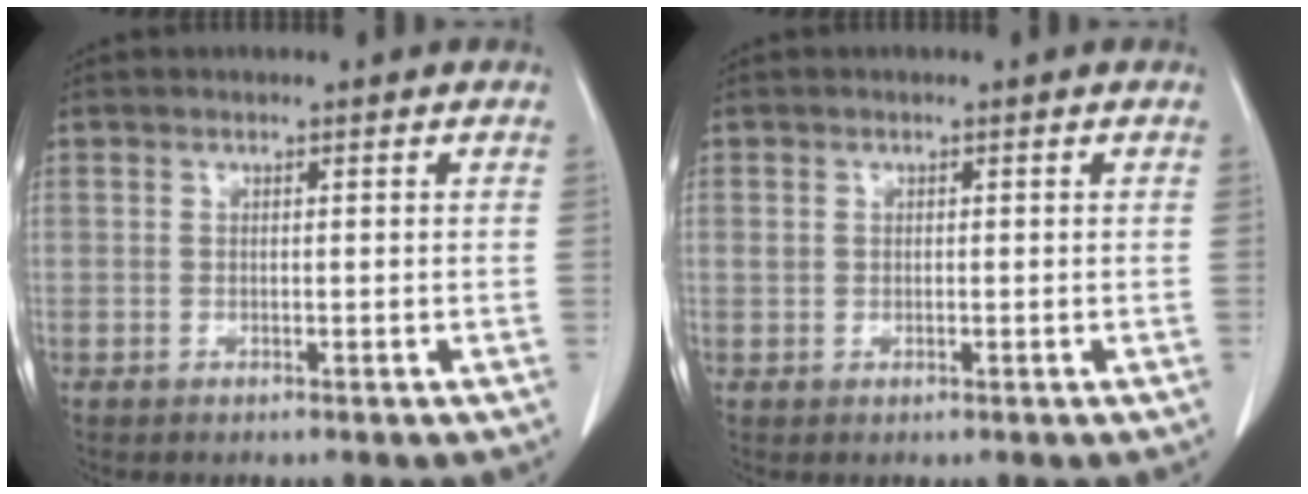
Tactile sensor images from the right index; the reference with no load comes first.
{"total": 1.0, "force": [0.2, 0.8, 0.5], "torque": [-0.014, 0.006, 0.005]}